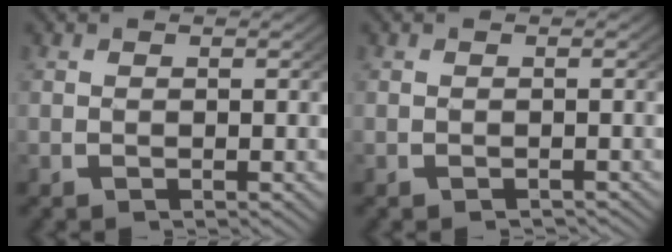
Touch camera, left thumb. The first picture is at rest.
{"total": 0.9, "force": [-0.8, 0.2, 0.2], "torque": [-0.002, -0.002, -0.012]}